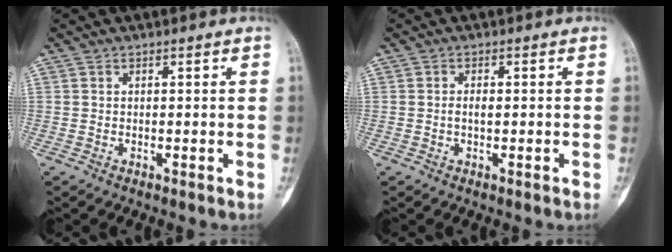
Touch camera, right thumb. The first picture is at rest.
{"total": 1.6, "force": [-0.2, 0.6, 1.5], "torque": [-0.030, 0.000, -0.006]}